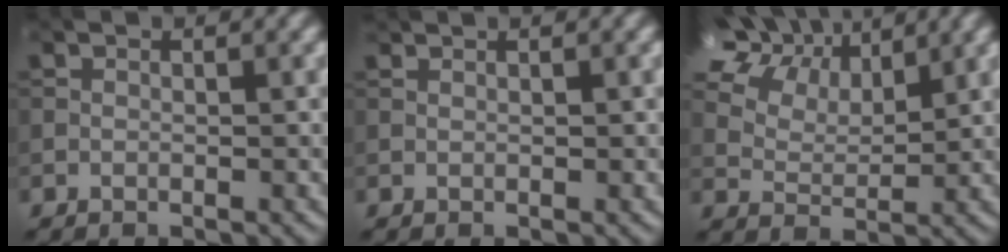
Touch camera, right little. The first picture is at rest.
{"total": 0.6, "force": [0.5, 0.0, 0.2], "torque": [-0.004, 0.001, 0.010]}
{"total": 14.4, "force": [8.9, 8.1, 7.8], "torque": [-0.162, 0.039, 0.151]}